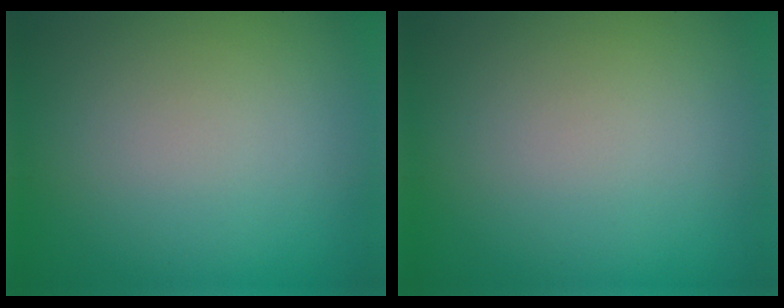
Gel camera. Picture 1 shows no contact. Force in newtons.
{"total": 0.0}